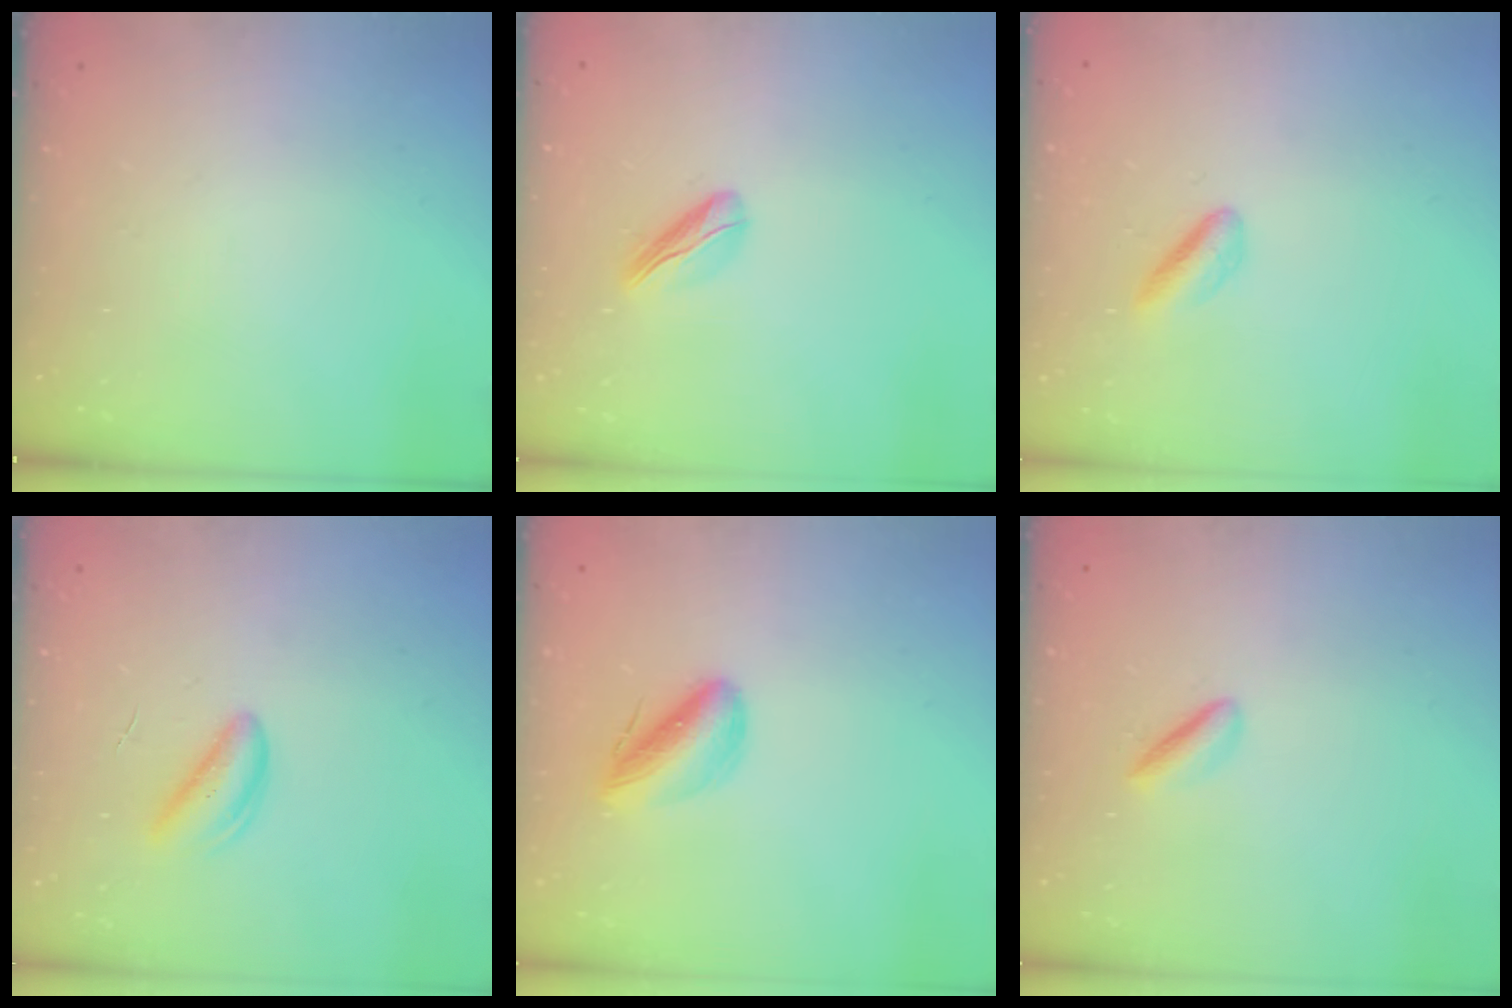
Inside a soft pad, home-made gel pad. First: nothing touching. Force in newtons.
{"total": 4.7, "press": 4.6, "slide": 0.6}
{"total": 2.4, "press": 2.2, "slide": 1.0}
{"total": 2.9, "press": 2.9, "slide": 0.1}
{"total": 8.7, "press": 8.4, "slide": 2.2}
{"total": 1.9, "press": 1.9, "slide": 0.4}